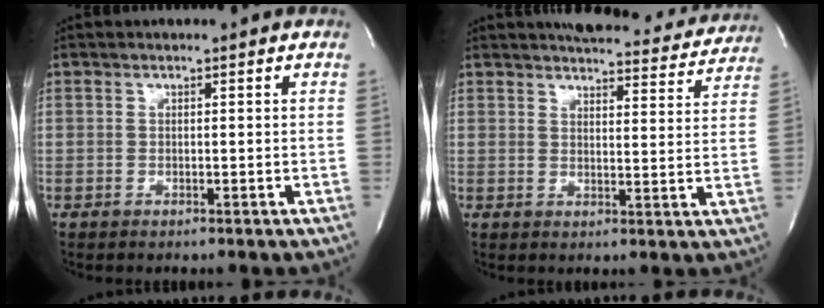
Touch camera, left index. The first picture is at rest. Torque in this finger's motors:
{"motor_torque": [0.11, -0.16, 0.10, 0.02]}